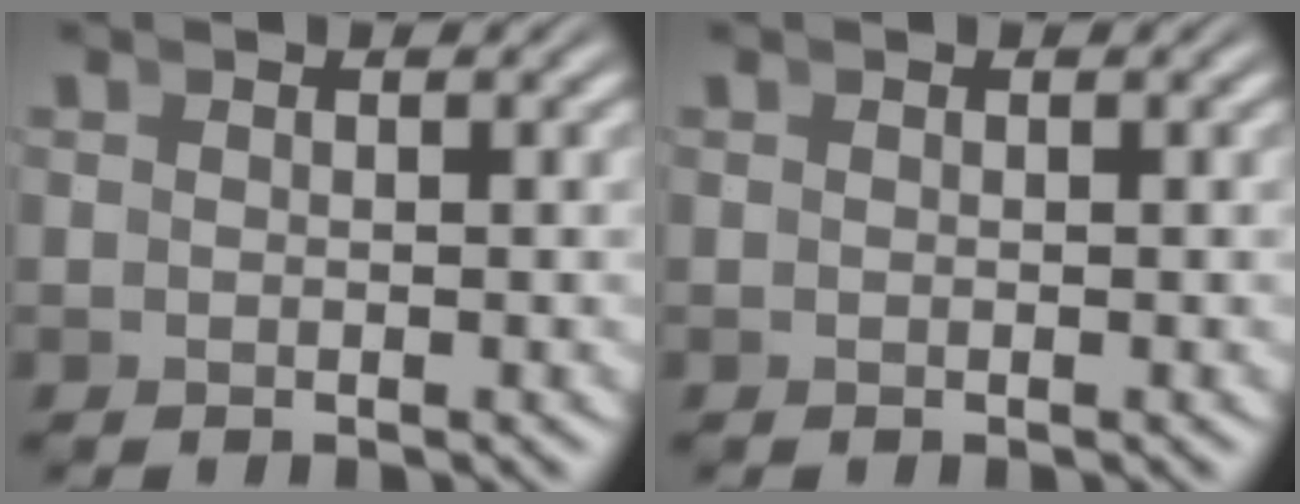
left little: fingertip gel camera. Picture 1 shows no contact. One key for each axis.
{"total": 0.0}